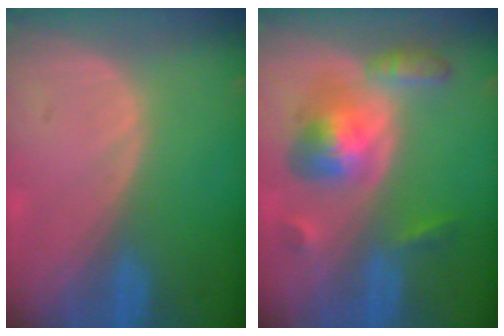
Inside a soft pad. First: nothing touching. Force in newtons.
{"total": 7.2, "press": 7.2, "slide": 0.5}